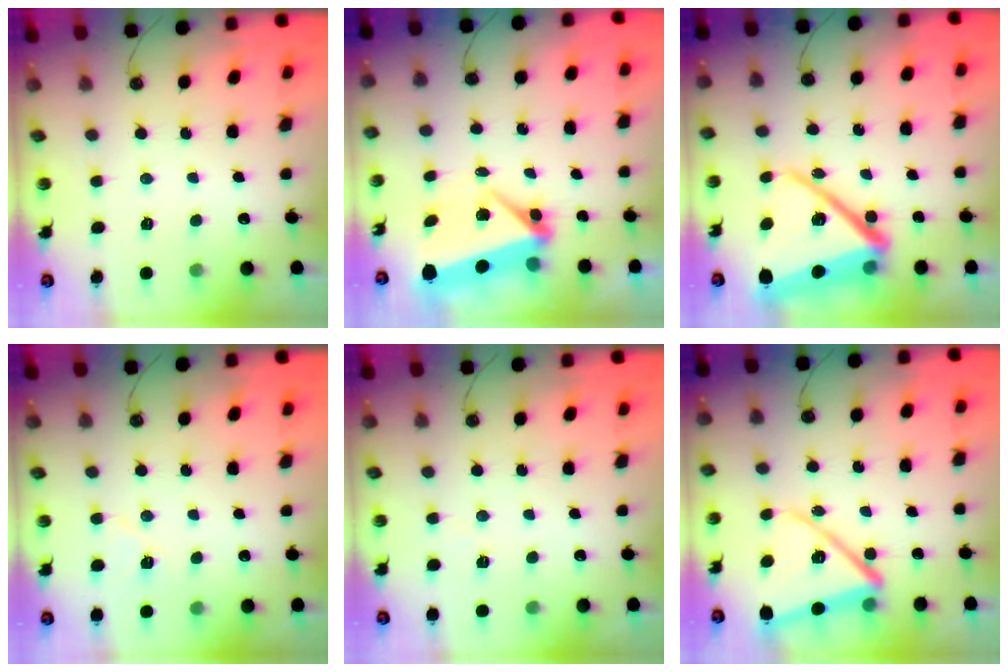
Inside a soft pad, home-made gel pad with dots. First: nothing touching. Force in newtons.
{"total": 5.9, "press": 5.5, "slide": 2.2}
{"total": 22.8, "press": 22.7, "slide": 2.0}
{"total": 6.2, "press": 5.9, "slide": 1.8}
{"total": 1.6, "press": 1.4, "slide": 0.6}
{"total": 14.7, "press": 14.6, "slide": 1.4}